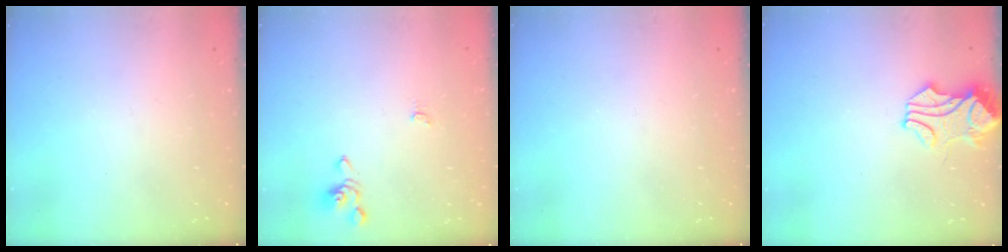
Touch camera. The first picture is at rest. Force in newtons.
{"total": 0.0}
{"total": 0.0}
{"total": 1.8, "press": 1.7, "slide": 0.7}